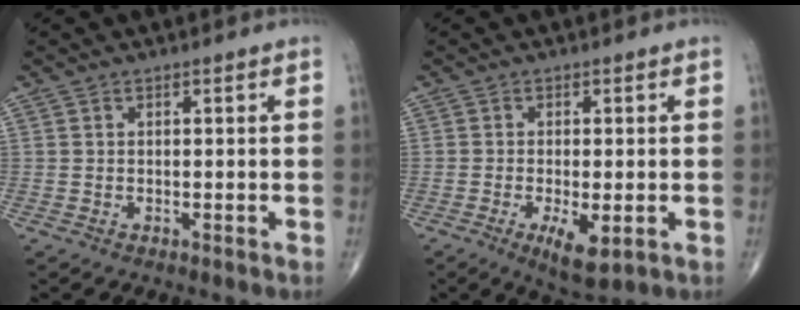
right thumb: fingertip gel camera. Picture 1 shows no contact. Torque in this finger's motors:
{"motor_torque": [0.00, 0.51, 0.06, -0.06, 0.05]}